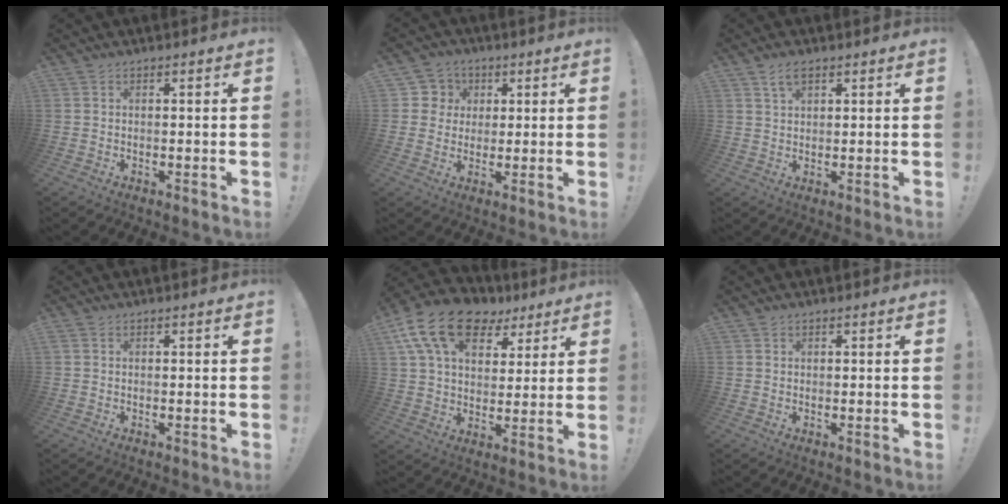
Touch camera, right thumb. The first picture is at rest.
{"total": 7.1, "force": [1.2, 6.9, 0.9], "torque": [-0.007, -0.005, 0.027]}
{"total": 3.9, "force": [2.4, 1.9, 2.5], "torque": [-0.041, -0.006, 0.042]}
{"total": 0.7, "force": [0.2, 0.5, 0.3], "torque": [-0.001, 0.000, 0.004]}
{"total": 17.7, "force": [9.3, 11.0, 10.3], "torque": [-0.179, -0.039, 0.173]}
{"total": 0.9, "force": [0.6, 0.7, 0.0], "torque": [0.007, -0.003, 0.010]}